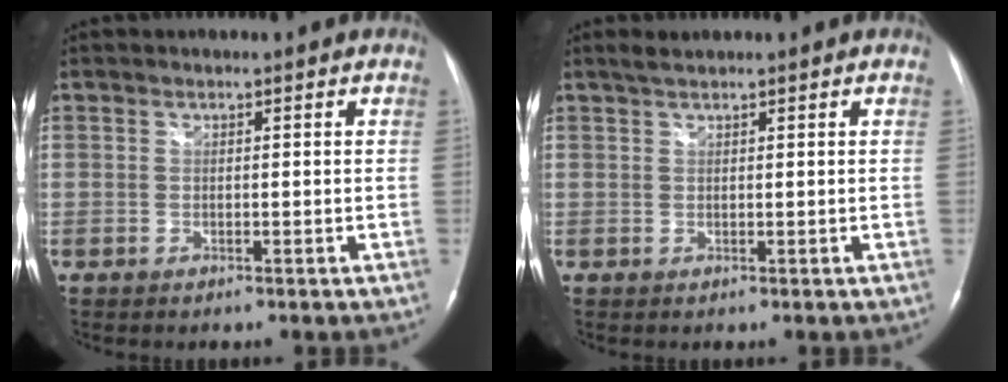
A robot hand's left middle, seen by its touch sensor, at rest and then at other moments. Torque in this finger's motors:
{"motor_torque": [0.18, -0.14, -0.03, 0.01]}